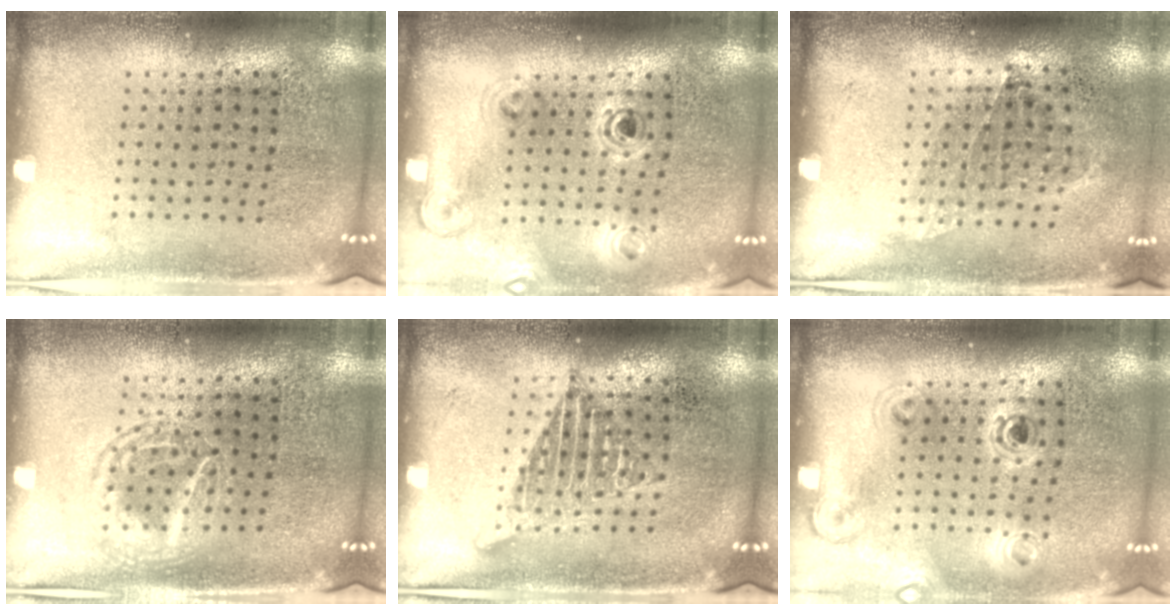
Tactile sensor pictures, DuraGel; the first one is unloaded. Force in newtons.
{"total": 1.1, "press": 1.1, "slide": 0.2}
{"total": 1.0, "press": 0.8, "slide": 0.6}
{"total": 1.3, "press": 1.2, "slide": 0.2}
{"total": 1.2, "press": 1.2, "slide": 0.1}
{"total": 1.1, "press": 1.0, "slide": 0.3}